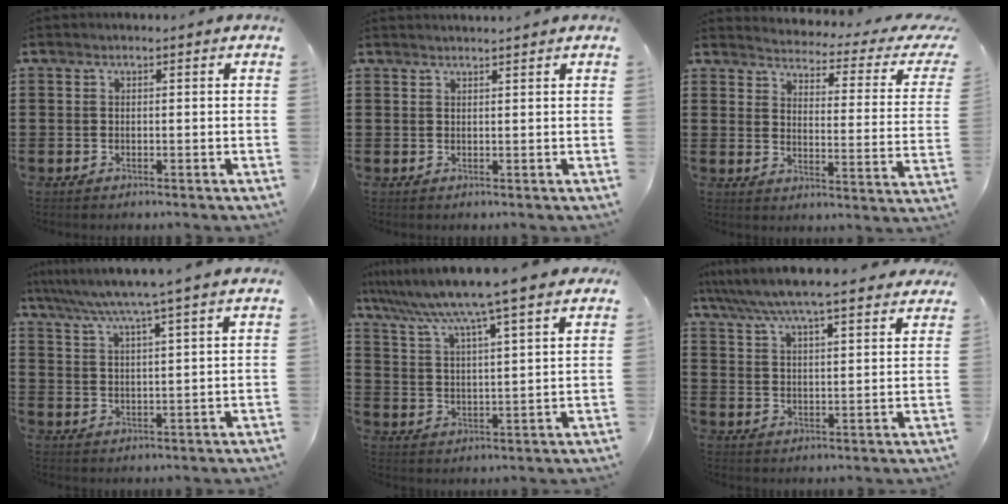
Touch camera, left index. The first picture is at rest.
{"total": 1.2, "force": [1.2, -0.3, 0.1], "torque": [-0.002, -0.003, 0.025]}
{"total": 2.6, "force": [2.3, -0.2, 1.1], "torque": [-0.032, -0.033, 0.027]}
{"total": 6.0, "force": [5.1, -1.1, 2.9], "torque": [-0.075, -0.029, 0.086]}
{"total": 7.3, "force": [6.2, -1.4, 3.6], "torque": [-0.093, -0.045, 0.098]}
{"total": 6.7, "force": [6.2, 0.0, 2.5], "torque": [-0.073, -0.033, 0.107]}